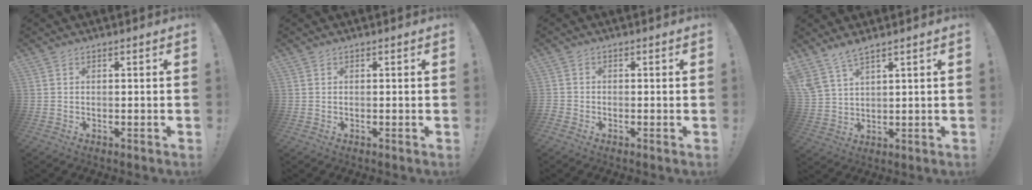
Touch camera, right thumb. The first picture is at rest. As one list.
[{"total": 0.0}, {"total": 1.3, "force": [-0.9, 0.8, 0.5], "torque": [-0.007, 0.004, -0.016]}, {"total": 6.0, "force": [5.2, 1.2, 2.7], "torque": [-0.070, -0.022, 0.103]}]